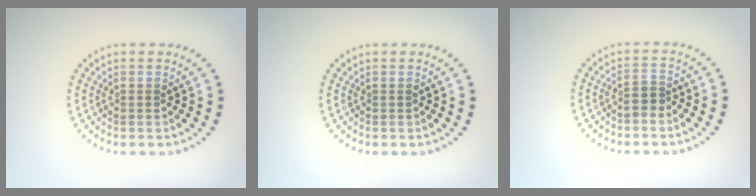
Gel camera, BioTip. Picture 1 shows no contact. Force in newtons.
{"total": 0.0}
{"total": 1.6, "press": 1.5, "slide": 0.7}